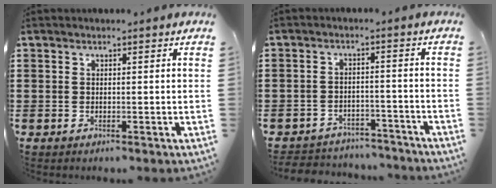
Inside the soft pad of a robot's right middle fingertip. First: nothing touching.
{"total": 3.7, "force": [-3.6, 0.7, -0.2], "torque": [-0.004, 0.003, -0.079]}